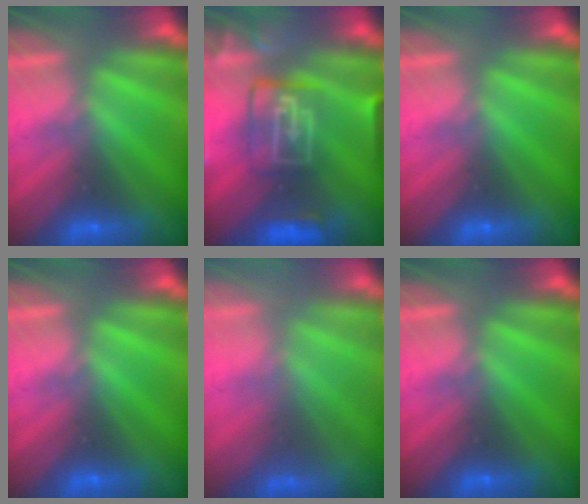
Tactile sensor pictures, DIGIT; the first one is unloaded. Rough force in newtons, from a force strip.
{"total": 9.2}
{"total": 0.0}
{"total": 0.0}
{"total": 1.3}
{"total": 0.0}